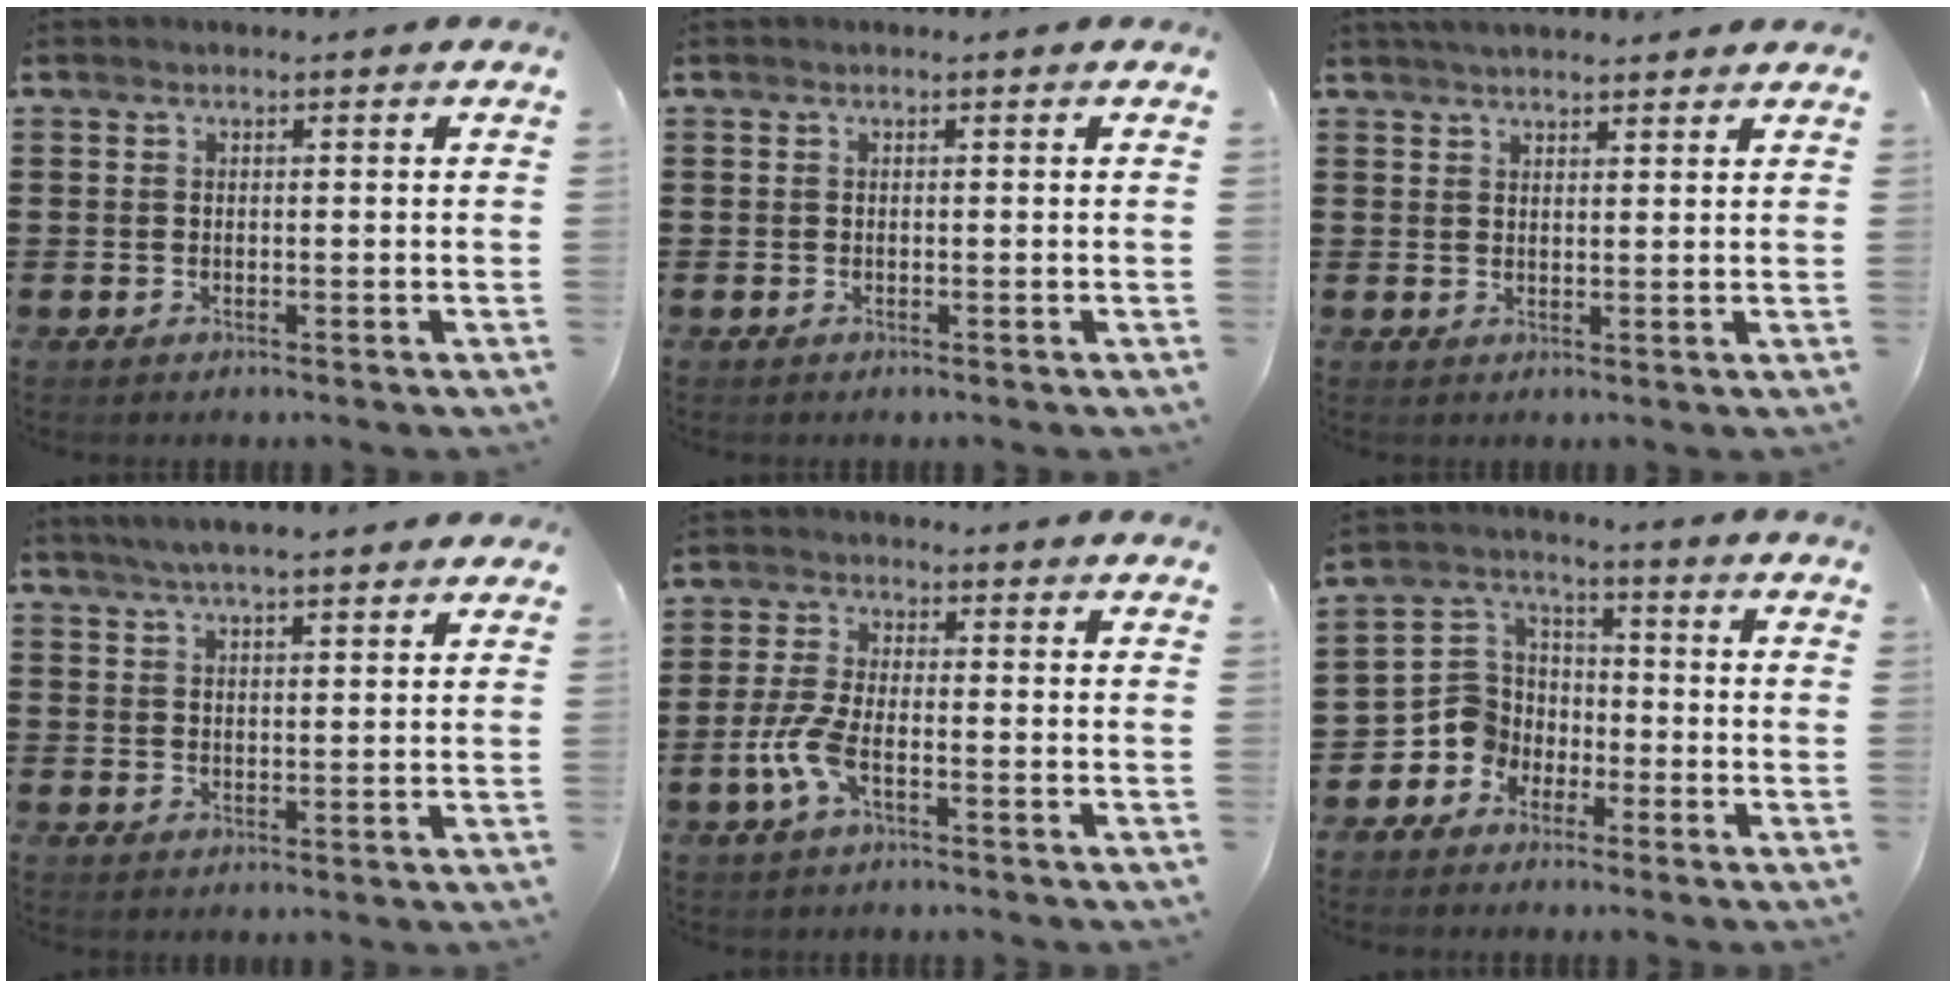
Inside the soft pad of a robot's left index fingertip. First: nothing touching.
{"total": 0.0}
{"total": 2.7, "force": [2.6, 0.2, 0.7], "torque": [-0.018, 0.000, 0.050]}
{"total": 4.1, "force": [3.6, 0.2, 1.8], "torque": [-0.044, -0.003, 0.065]}
{"total": 5.4, "force": [-2.0, 1.8, 4.6], "torque": [-0.120, -0.011, -0.045]}
{"total": 6.5, "force": [-2.9, 5.7, 1.2], "torque": [-0.072, 0.006, -0.066]}